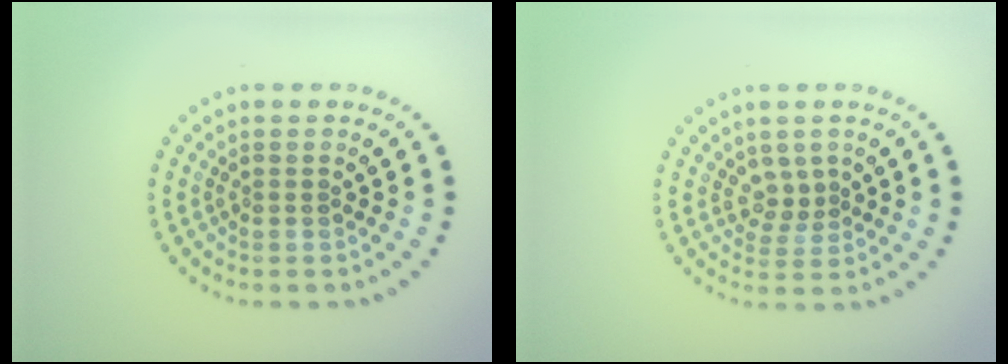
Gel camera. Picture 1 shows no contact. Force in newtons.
{"total": 1.9, "press": 1.4, "slide": 1.3}